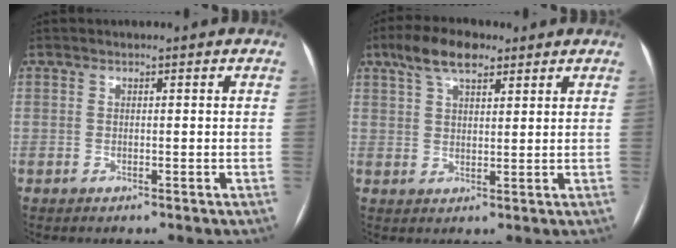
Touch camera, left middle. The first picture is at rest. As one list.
[{"total": 7.4, "force": [4.9, 2.7, 4.8], "torque": [-0.094, 0.022, 0.087]}]